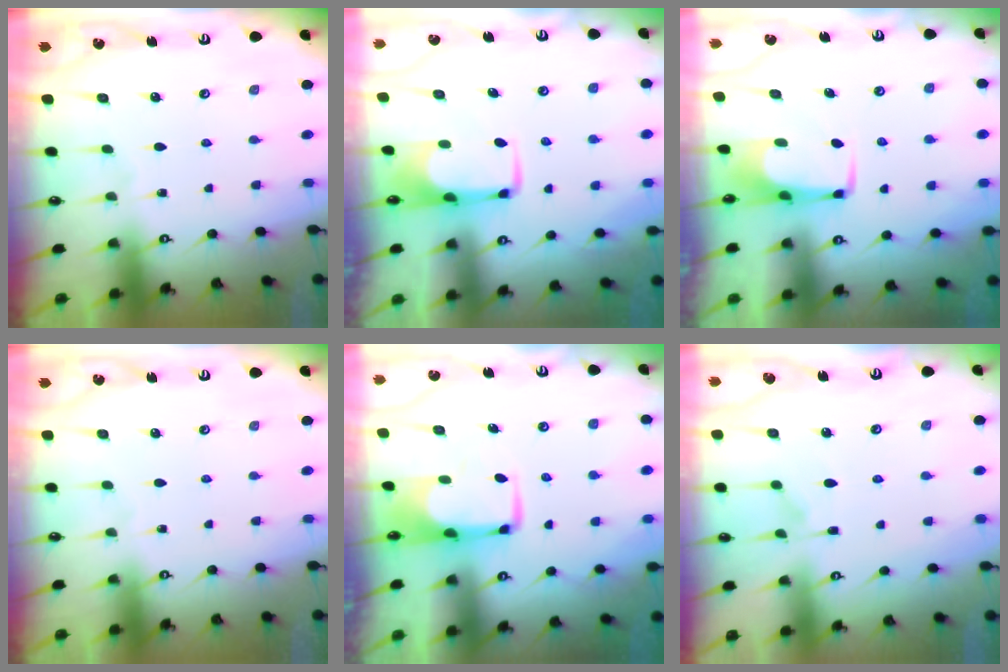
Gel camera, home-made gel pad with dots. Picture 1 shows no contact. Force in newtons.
{"total": 1.9, "press": 1.9, "slide": 0.5}
{"total": 1.7, "press": 1.6, "slide": 0.6}
{"total": 0.0}
{"total": 1.0, "press": 0.8, "slide": 0.6}
{"total": 1.4, "press": 0.2, "slide": 1.4}